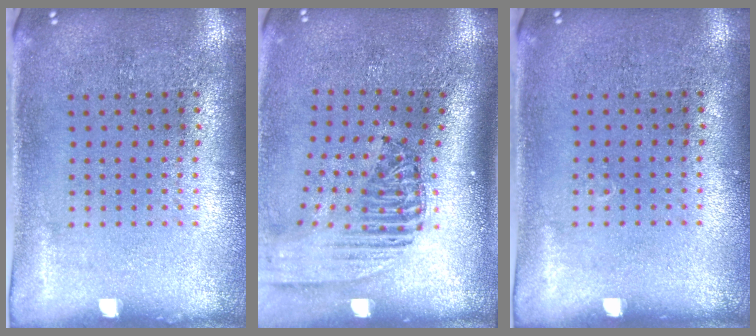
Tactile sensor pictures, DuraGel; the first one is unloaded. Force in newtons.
{"total": 2.4, "press": 1.8, "slide": 1.6}
{"total": 0.0}